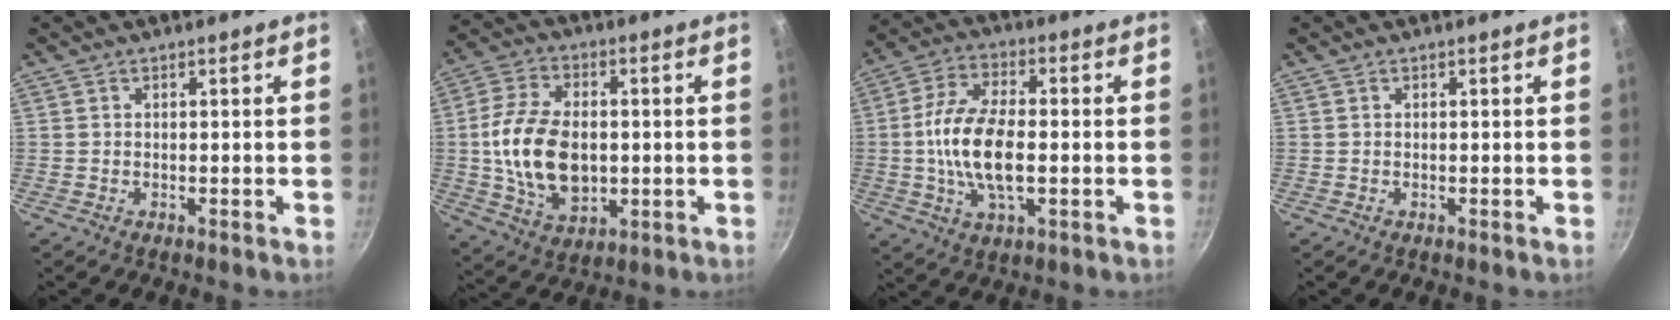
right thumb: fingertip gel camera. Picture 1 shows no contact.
{"total": 15.7, "force": [-0.5, 10.1, 12.0], "torque": [-0.206, 0.004, -0.004]}
{"total": 13.5, "force": [-1.2, 6.4, 11.9], "torque": [-0.226, 0.015, -0.031]}
{"total": 0.0}